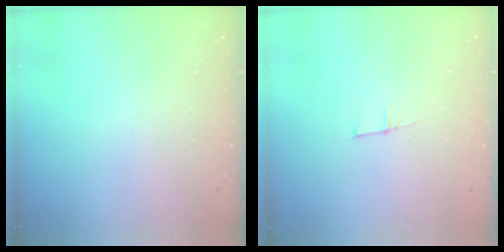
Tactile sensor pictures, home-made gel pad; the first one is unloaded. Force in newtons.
{"total": 4.8, "press": 4.8, "slide": 0.3}